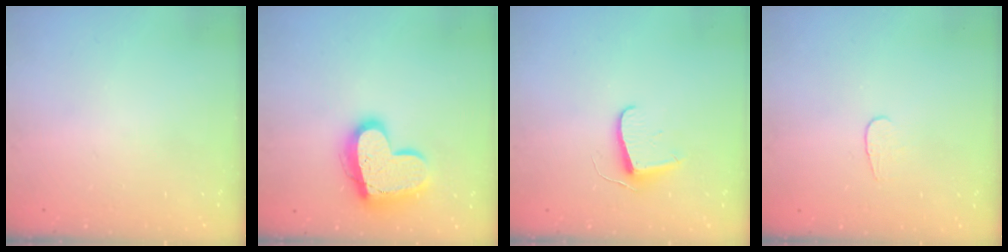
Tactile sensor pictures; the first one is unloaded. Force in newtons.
{"total": 16.8, "press": 16.7, "slide": 1.5}
{"total": 7.1, "press": 7.1, "slide": 0.5}
{"total": 3.8, "press": 3.8, "slide": 0.4}